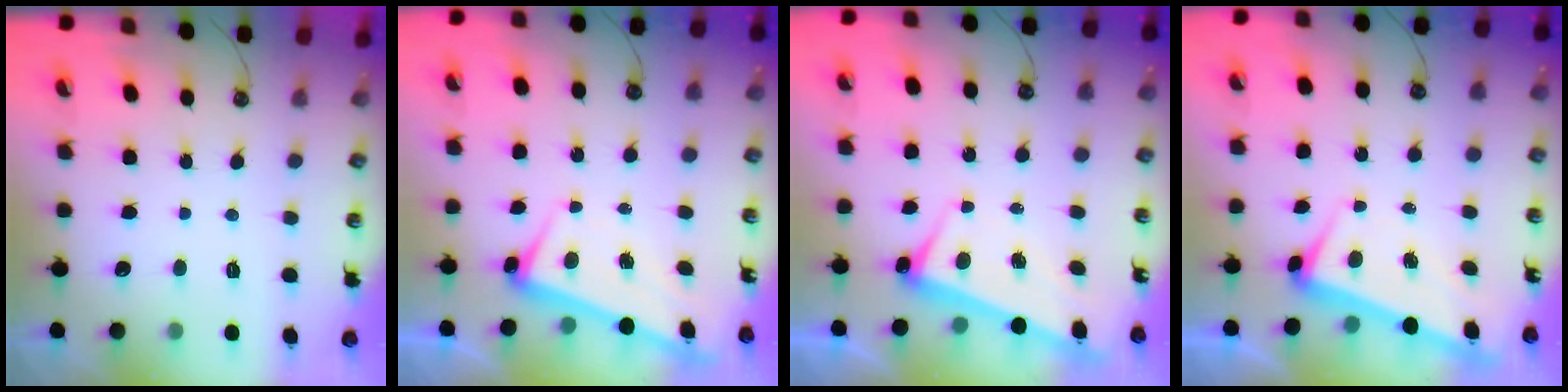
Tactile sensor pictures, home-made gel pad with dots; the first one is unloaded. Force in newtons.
{"total": 2.3, "press": 2.1, "slide": 0.9}
{"total": 3.5, "press": 3.4, "slide": 0.9}
{"total": 1.9, "press": 1.6, "slide": 1.1}